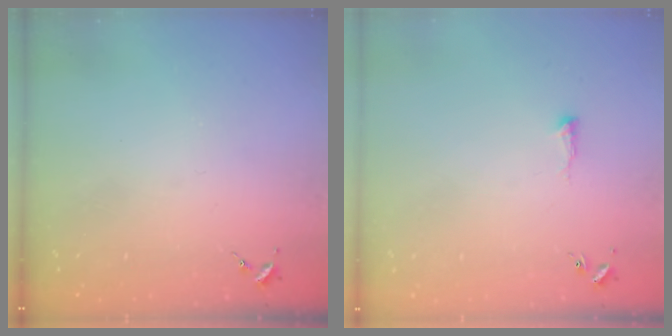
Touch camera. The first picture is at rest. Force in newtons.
{"total": 5.1, "press": 5.0, "slide": 0.5}